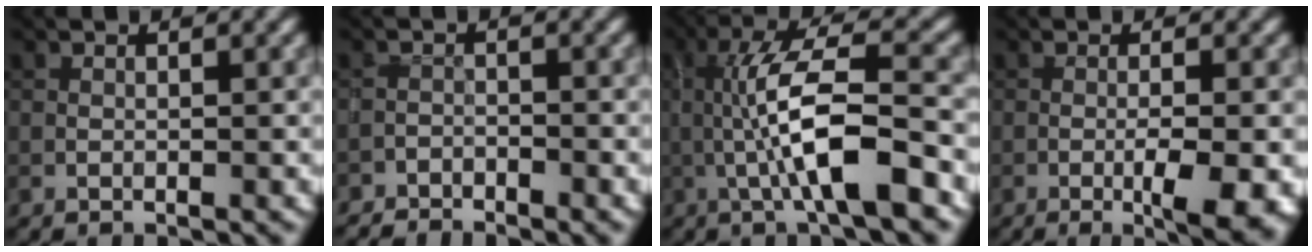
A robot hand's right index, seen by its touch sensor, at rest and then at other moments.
{"total": 3.1, "force": [-2.9, 1.0, 0.3], "torque": [-0.002, -0.001, -0.052]}
{"total": 7.9, "force": [-1.3, 1.6, 7.6], "torque": [-0.138, 0.007, -0.024]}
{"total": 4.7, "force": [-1.5, 0.7, 4.4], "torque": [-0.070, -0.001, -0.023]}